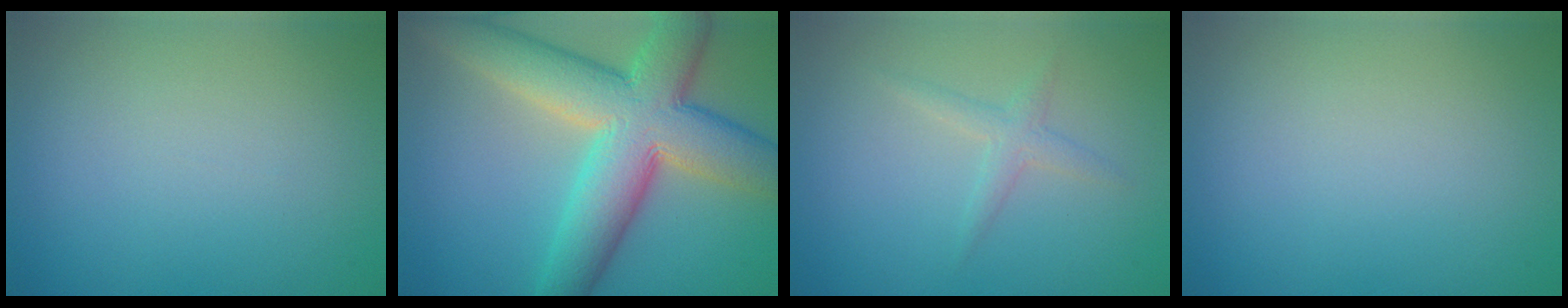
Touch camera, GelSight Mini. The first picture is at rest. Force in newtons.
{"total": 11.3, "press": 11.3, "slide": 0.8}
{"total": 1.6, "press": 1.6, "slide": 0.0}
{"total": 0.0}